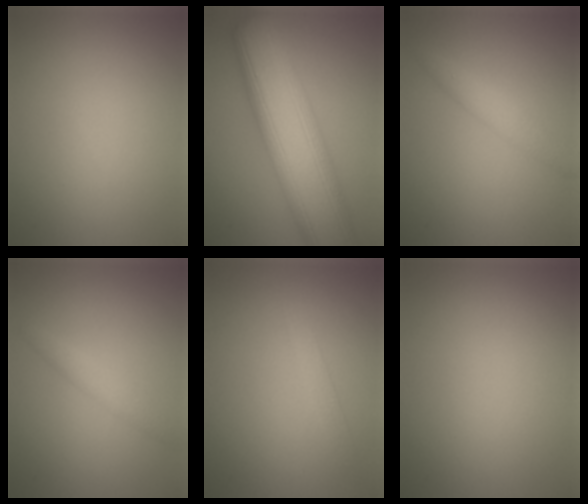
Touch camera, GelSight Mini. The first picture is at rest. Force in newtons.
{"total": 13.8, "press": 13.8, "slide": 0.4}
{"total": 2.5, "press": 2.5, "slide": 0.1}
{"total": 1.8, "press": 1.8, "slide": 0.1}
{"total": 1.4, "press": 1.4, "slide": 0.0}
{"total": 0.0}